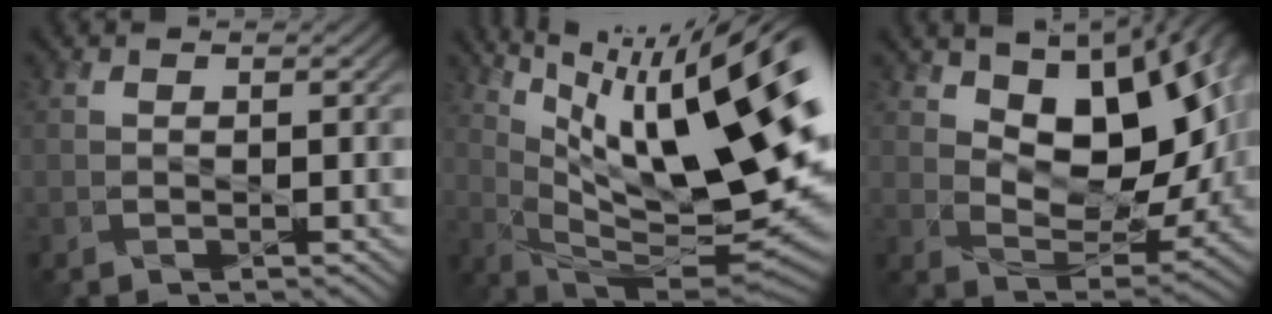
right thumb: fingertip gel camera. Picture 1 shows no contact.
{"total": 19.1, "force": [7.9, 5.4, 16.5], "torque": [-0.268, 0.010, 0.143]}
{"total": 13.0, "force": [5.4, 6.6, 9.8], "torque": [-0.167, -0.003, 0.094]}